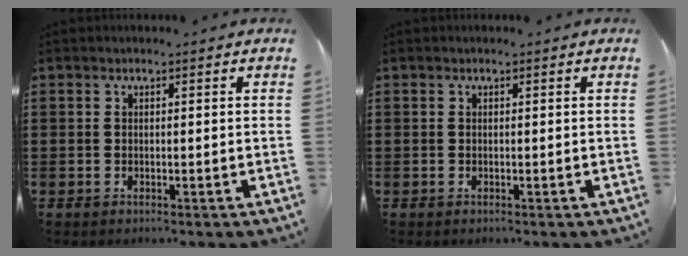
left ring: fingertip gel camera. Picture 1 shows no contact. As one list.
[{"total": 0.0}]